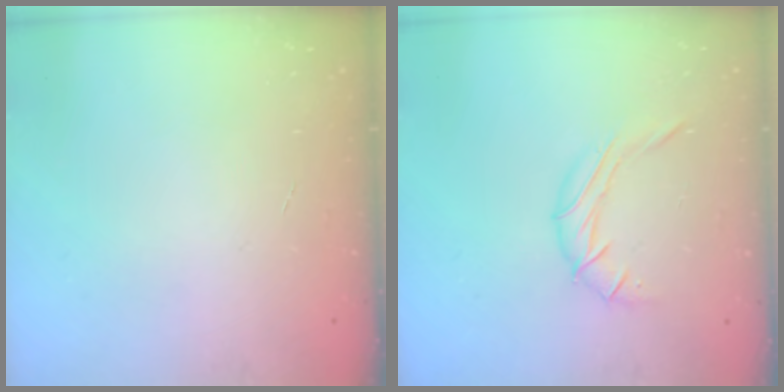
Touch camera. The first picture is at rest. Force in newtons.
{"total": 7.3, "press": 7.3, "slide": 0.7}